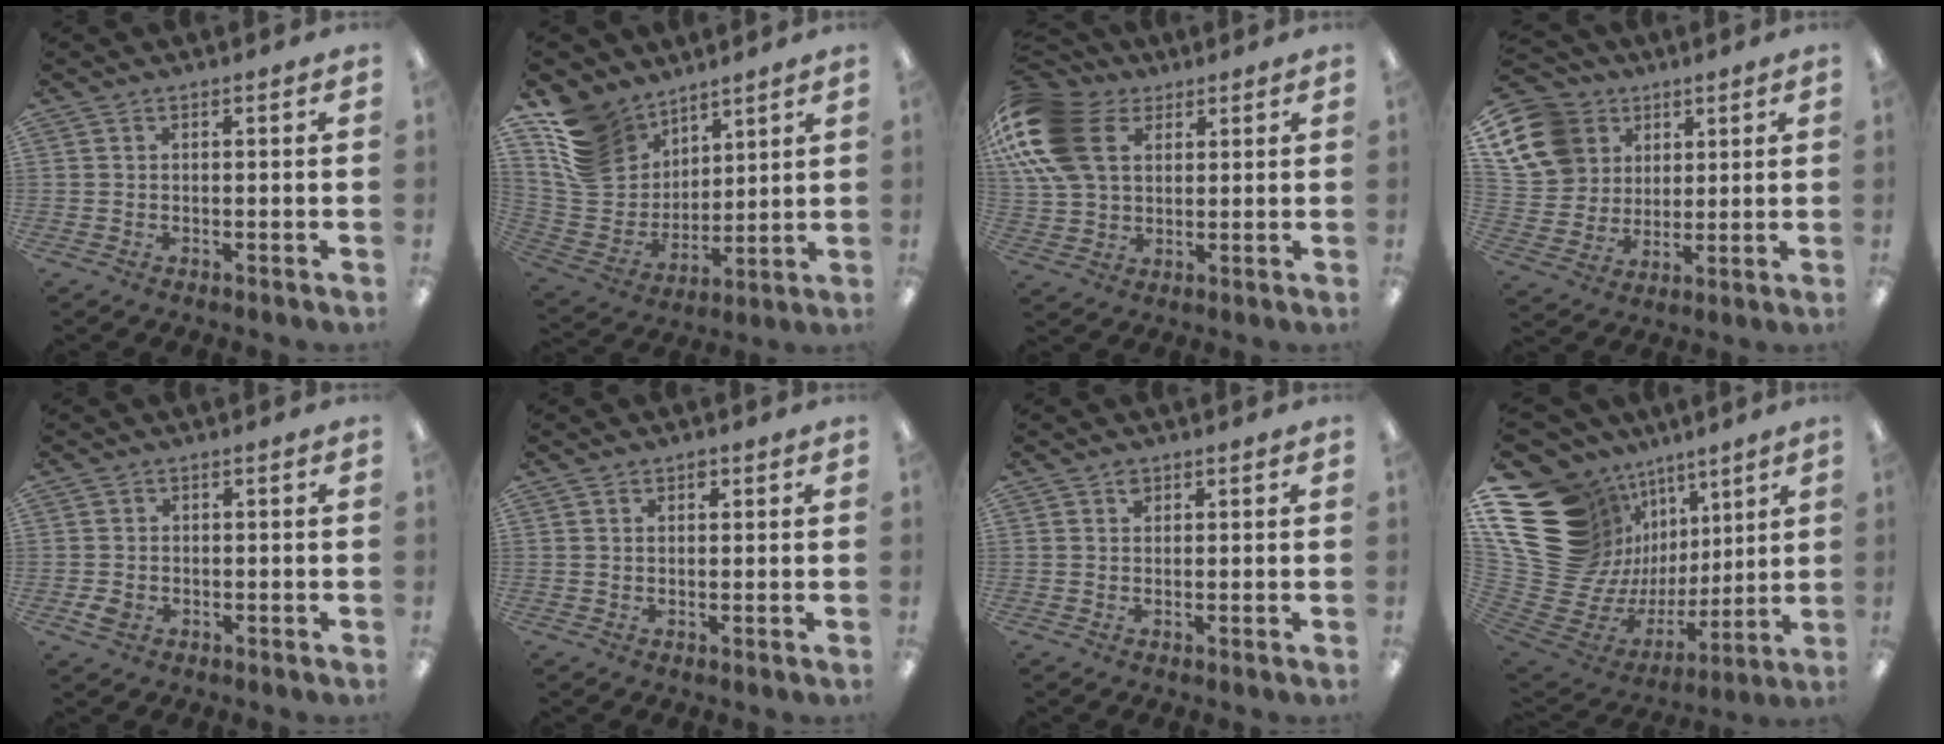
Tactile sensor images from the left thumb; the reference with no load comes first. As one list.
[{"total": 14.6, "force": [9.9, 9.9, 4.3], "torque": [-0.111, -0.059, 0.202]}, {"total": 18.9, "force": [6.4, 13.1, 12.0], "torque": [-0.275, -0.004, 0.118]}, {"total": 15.7, "force": [7.0, 12.8, 5.8], "torque": [-0.129, -0.018, 0.141]}, {"total": 2.6, "force": [-0.8, 2.1, 1.2], "torque": [-0.025, 0.001, -0.016]}, {"total": 1.7, "force": [0.8, 1.1, 0.9], "torque": [-0.004, -0.002, 0.011]}, {"total": 1.3, "force": [0.8, 0.9, 0.5], "torque": [-0.004, -0.003, 0.014]}, {"total": 22.5, "force": [9.1, 17.8, 10.4], "torque": [-0.193, -0.107, 0.230]}]